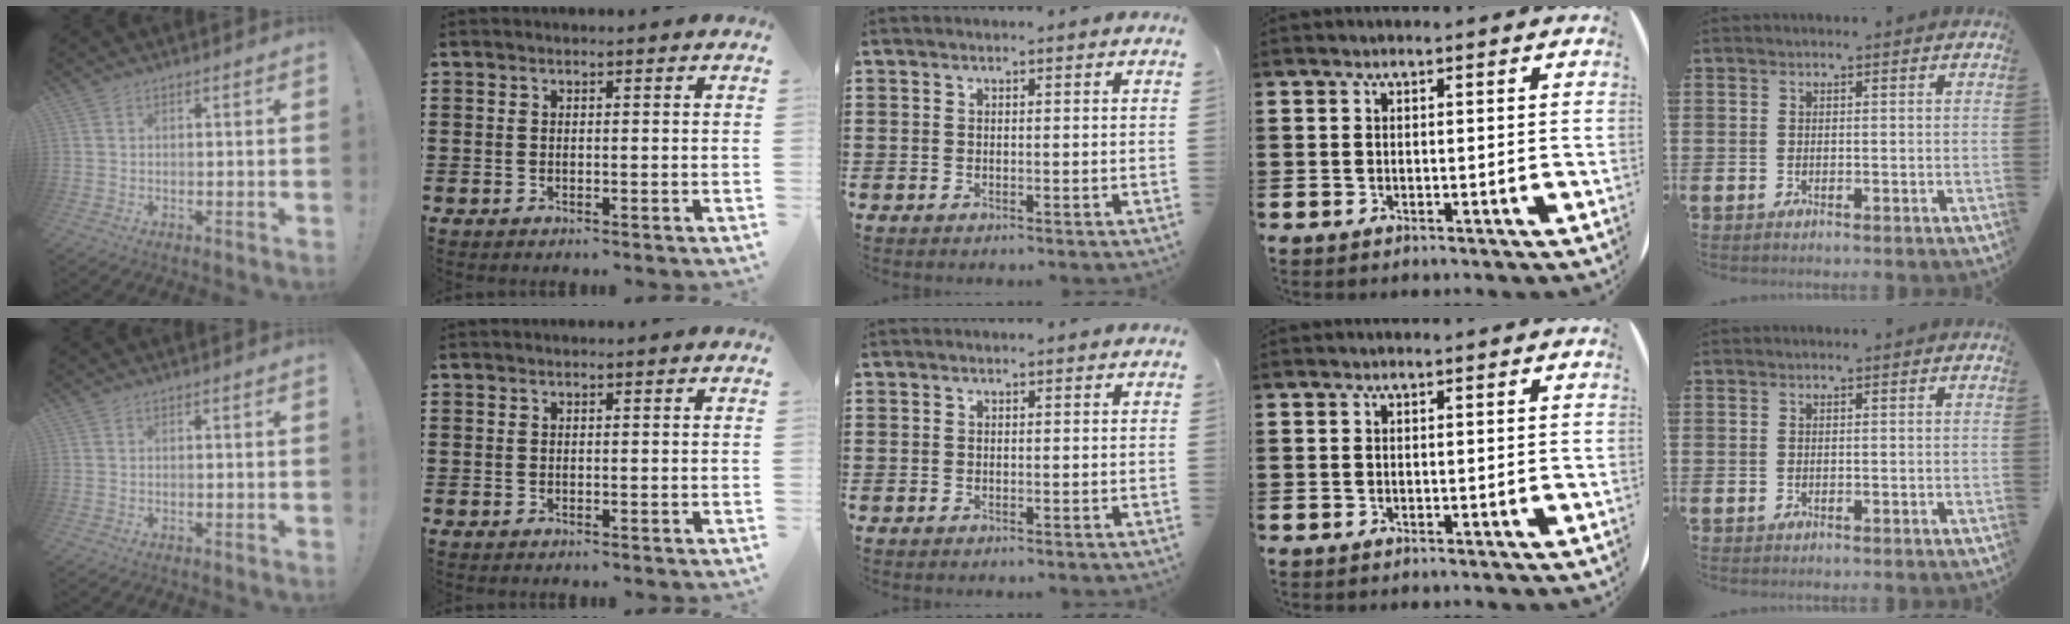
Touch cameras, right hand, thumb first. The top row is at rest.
{}